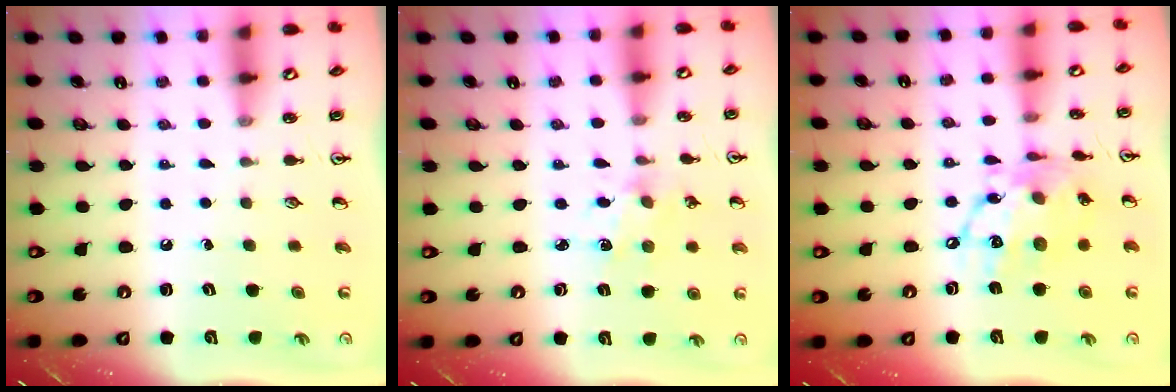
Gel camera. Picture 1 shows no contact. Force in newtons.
{"total": 2.3, "press": 2.3, "slide": 0.3}
{"total": 15.2, "press": 15.2, "slide": 1.1}